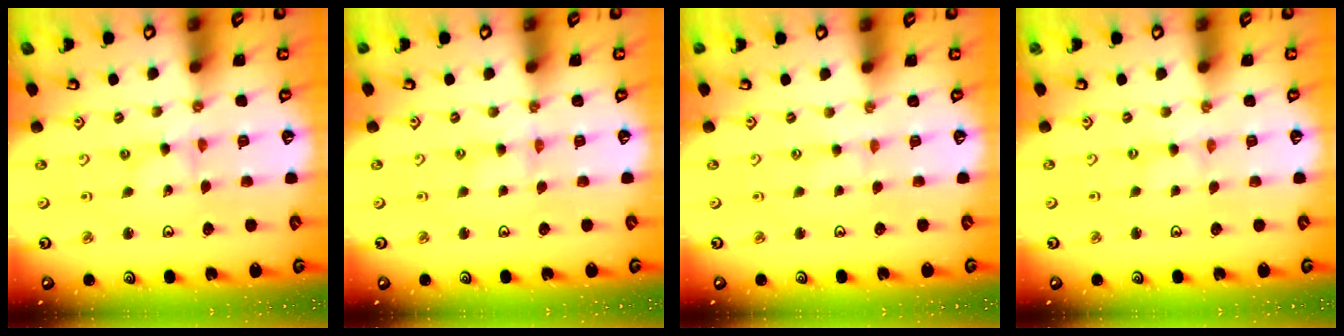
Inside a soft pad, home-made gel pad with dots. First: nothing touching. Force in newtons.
{"total": 2.8, "press": 2.8, "slide": 0.4}
{"total": 0.8, "press": 0.8, "slide": 0.3}
{"total": 0.0}